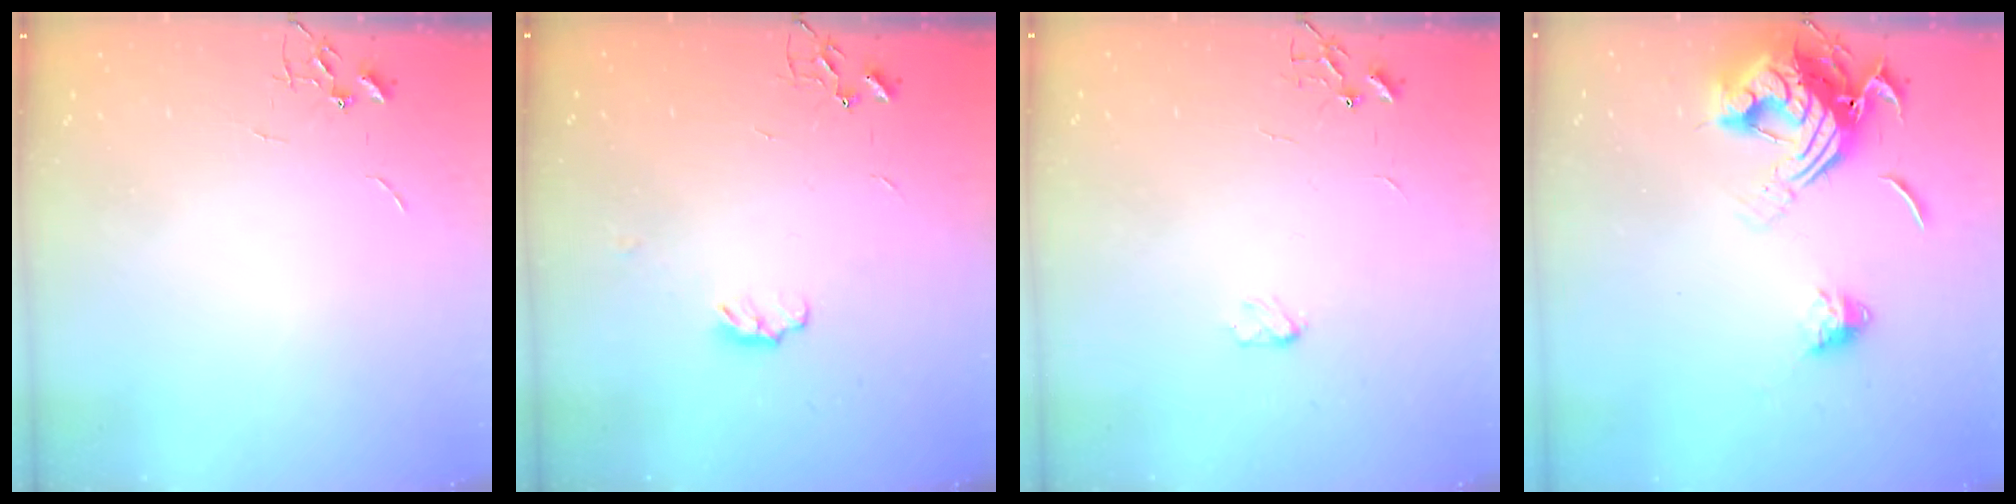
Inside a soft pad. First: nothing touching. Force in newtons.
{"total": 4.6, "press": 4.6, "slide": 0.6}
{"total": 3.1, "press": 3.1, "slide": 0.4}
{"total": 15.5, "press": 15.4, "slide": 1.9}